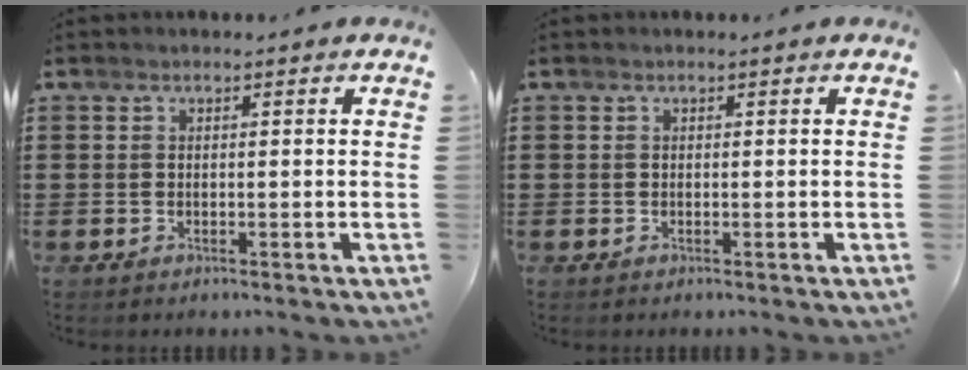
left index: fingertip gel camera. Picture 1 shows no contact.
{"total": 0.0}